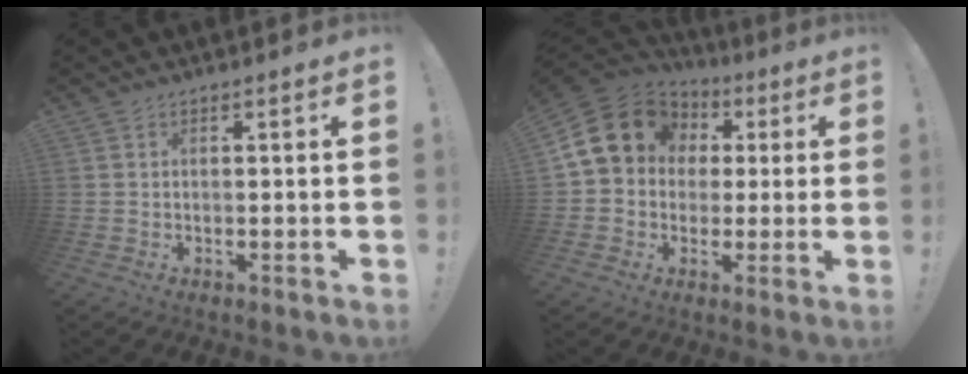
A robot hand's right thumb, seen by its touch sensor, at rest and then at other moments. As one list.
[{"total": 17.3, "force": [4.8, 14.1, 8.9], "torque": [-0.149, -0.009, 0.102]}]